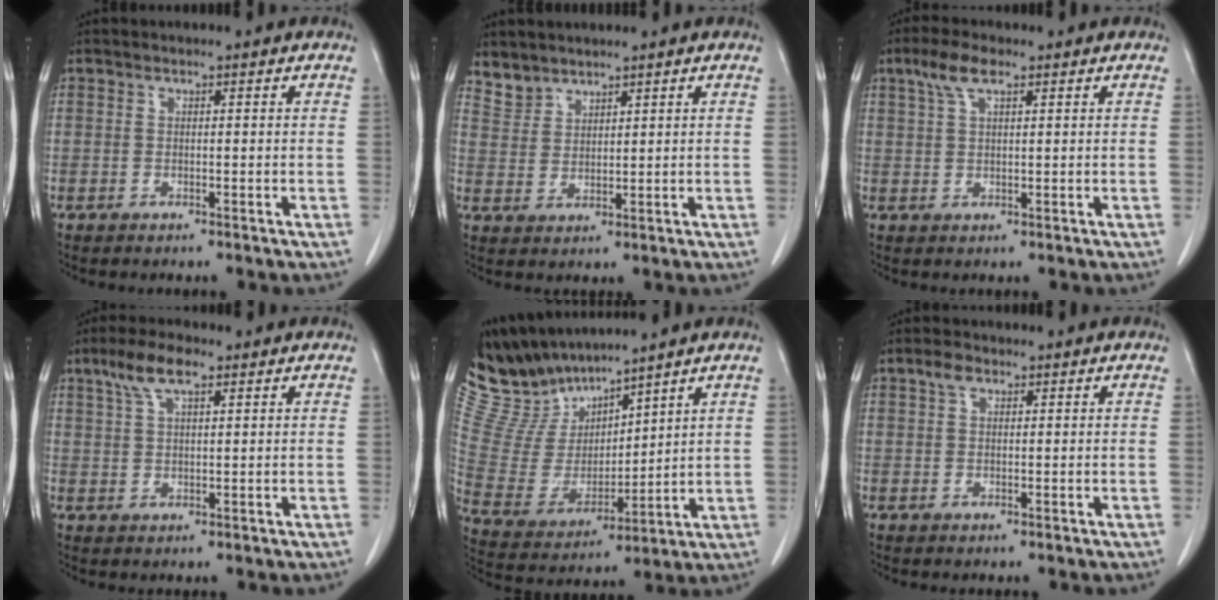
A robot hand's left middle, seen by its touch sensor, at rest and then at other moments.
{"total": 3.3, "force": [3.1, 1.3, -0.3], "torque": [0.008, 0.008, 0.065]}
{"total": 4.3, "force": [2.5, 1.2, 3.3], "torque": [-0.076, 0.015, 0.053]}
{"total": 5.9, "force": [3.5, 1.6, 4.4], "torque": [-0.095, 0.018, 0.066]}
{"total": 12.0, "force": [11.5, 2.6, 2.3], "torque": [-0.074, 0.009, 0.250]}
{"total": 2.0, "force": [1.1, 1.1, 1.2], "torque": [-0.028, 0.011, 0.021]}